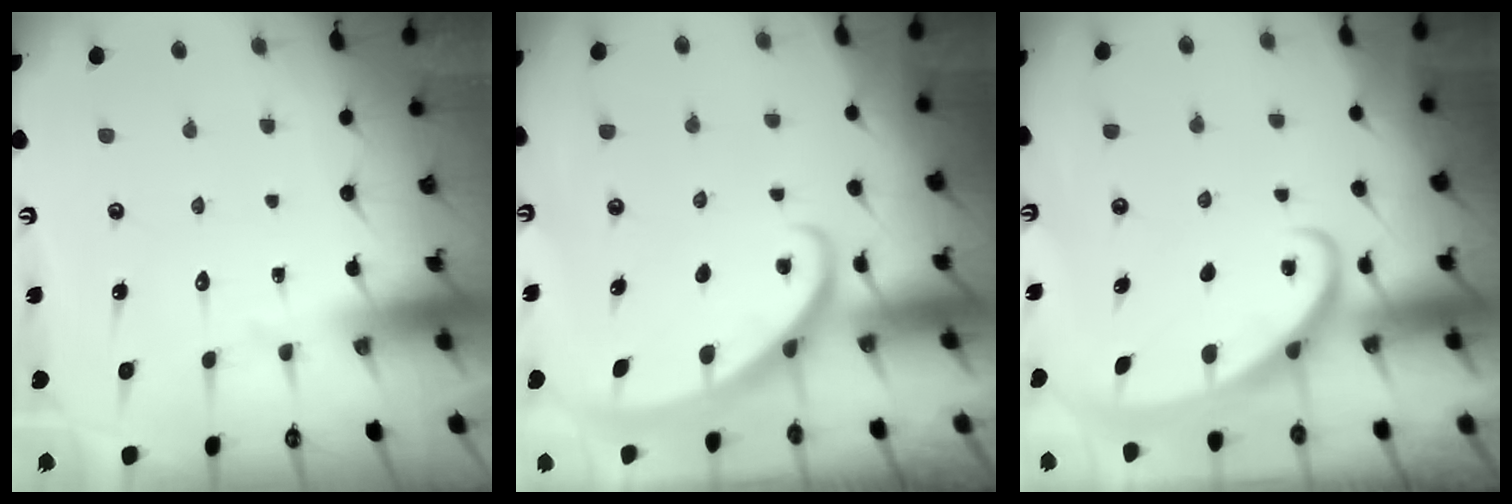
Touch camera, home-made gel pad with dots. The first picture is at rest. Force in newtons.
{"total": 3.1, "press": 3.1, "slide": 0.1}
{"total": 2.7, "press": 2.7, "slide": 0.3}